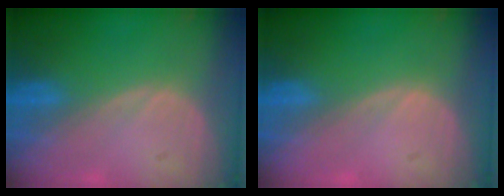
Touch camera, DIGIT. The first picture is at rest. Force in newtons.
{"total": 0.0}